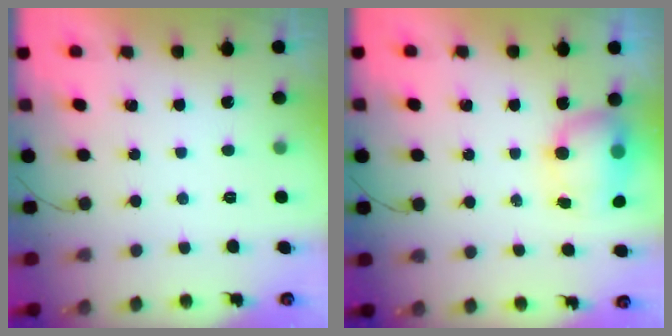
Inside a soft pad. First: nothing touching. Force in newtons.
{"total": 8.4, "press": 7.9, "slide": 2.6}